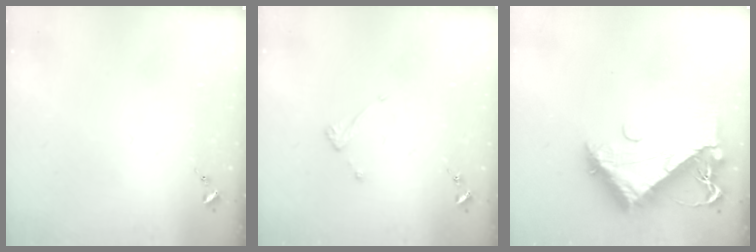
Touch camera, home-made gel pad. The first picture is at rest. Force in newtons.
{"total": 3.4, "press": 3.4, "slide": 0.1}
{"total": 13.2, "press": 13.2, "slide": 1.4}